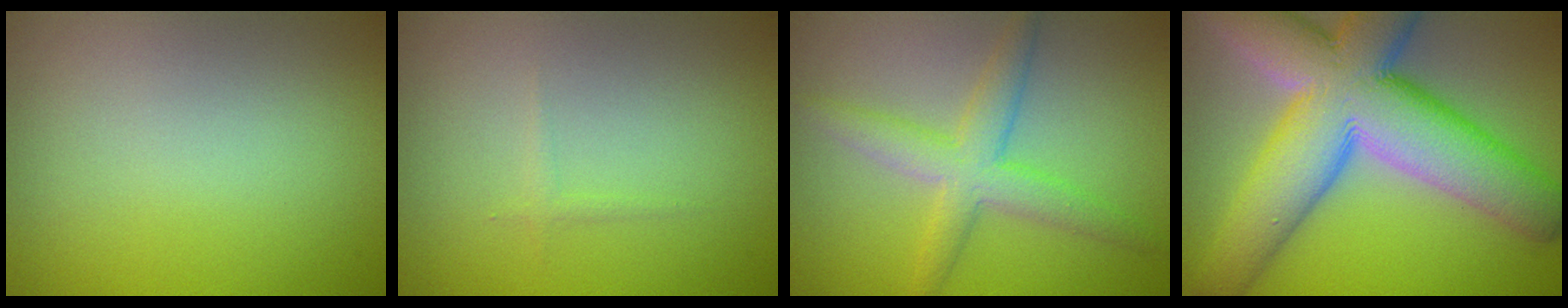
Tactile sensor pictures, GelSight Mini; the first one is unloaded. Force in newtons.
{"total": 0.6, "press": 0.6, "slide": 0.0}
{"total": 4.0, "press": 4.0, "slide": 0.1}
{"total": 14.2, "press": 14.1, "slide": 1.1}